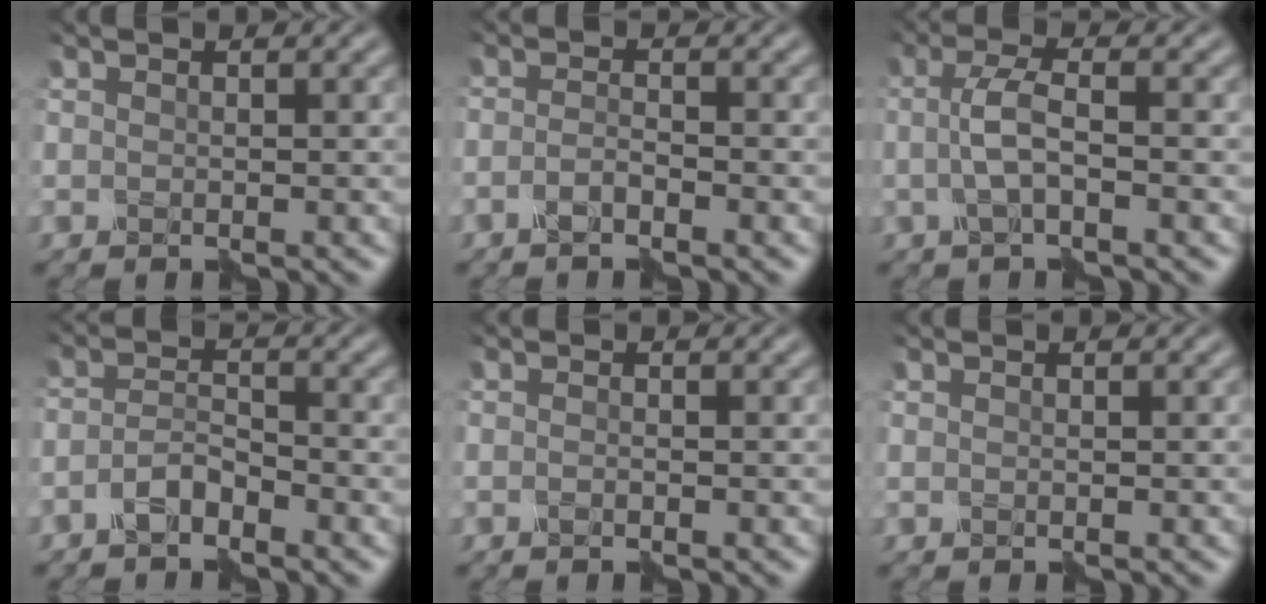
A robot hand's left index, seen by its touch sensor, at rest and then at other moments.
{"total": 1.5, "force": [-1.1, 0.1, 1.0], "torque": [-0.023, 0.004, -0.024]}
{"total": 2.9, "force": [-0.4, 0.7, 2.8], "torque": [-0.063, 0.004, -0.008]}
{"total": 2.3, "force": [-1.8, 0.5, 1.3], "torque": [-0.033, 0.007, -0.041]}
{"total": 0.6, "force": [-0.3, 0.1, 0.5], "torque": [-0.011, -0.004, -0.017]}
{"total": 0.0}